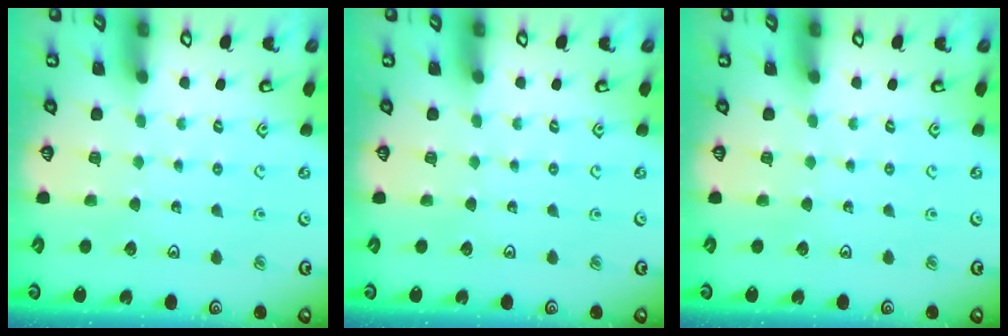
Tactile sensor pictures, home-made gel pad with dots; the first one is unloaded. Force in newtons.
{"total": 0.0}
{"total": 0.0}